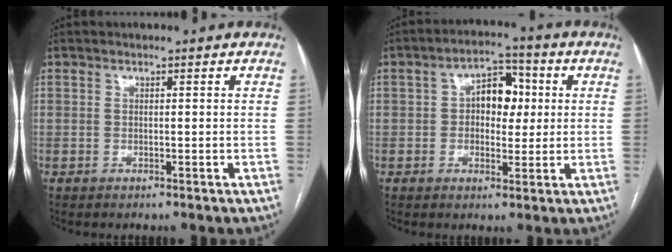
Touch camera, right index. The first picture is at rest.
{"total": 7.0, "force": [0.9, 4.3, 5.4], "torque": [-0.081, 0.025, 0.013]}